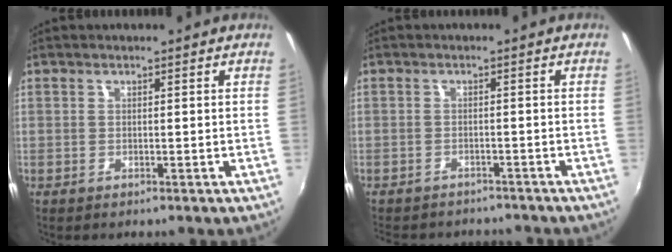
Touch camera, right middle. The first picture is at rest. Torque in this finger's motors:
{"motor_torque": [1.21, -0.93, 0.51, 0.21]}